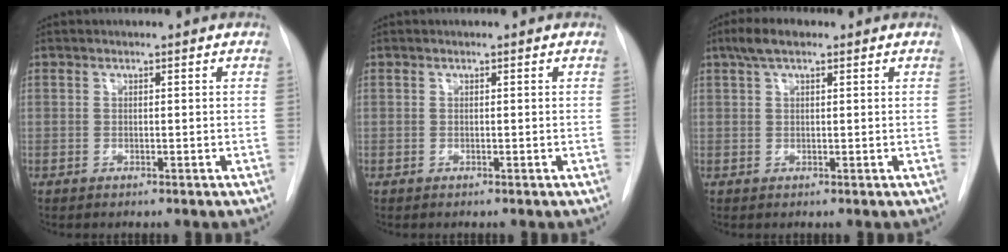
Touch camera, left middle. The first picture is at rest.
{"total": 0.0}
{"total": 3.9, "force": [2.4, 1.2, 2.7], "torque": [-0.061, 0.018, 0.044]}